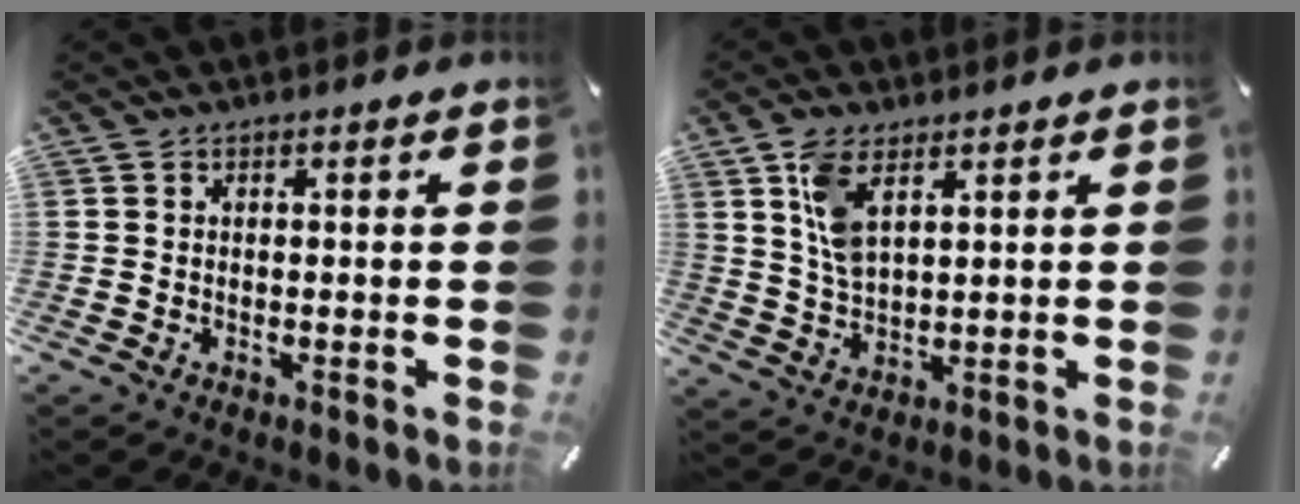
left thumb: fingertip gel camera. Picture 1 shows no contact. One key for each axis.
{"total": 7.6, "fx": 4.0, "fy": 3.6, "fz": 5.3, "tx": -0.128, "ty": -0.008, "tz": 0.071}